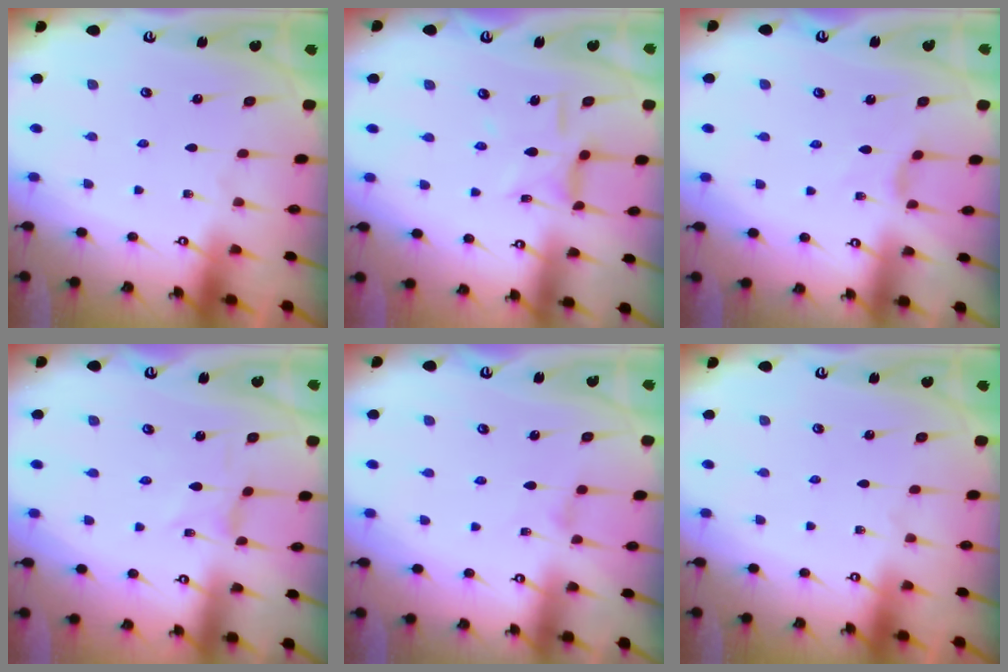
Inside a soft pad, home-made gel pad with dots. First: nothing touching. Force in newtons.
{"total": 8.7, "press": 8.6, "slide": 0.7}
{"total": 2.7, "press": 2.6, "slide": 0.6}
{"total": 0.0}
{"total": 0.8, "press": 0.7, "slide": 0.3}
{"total": 0.0}